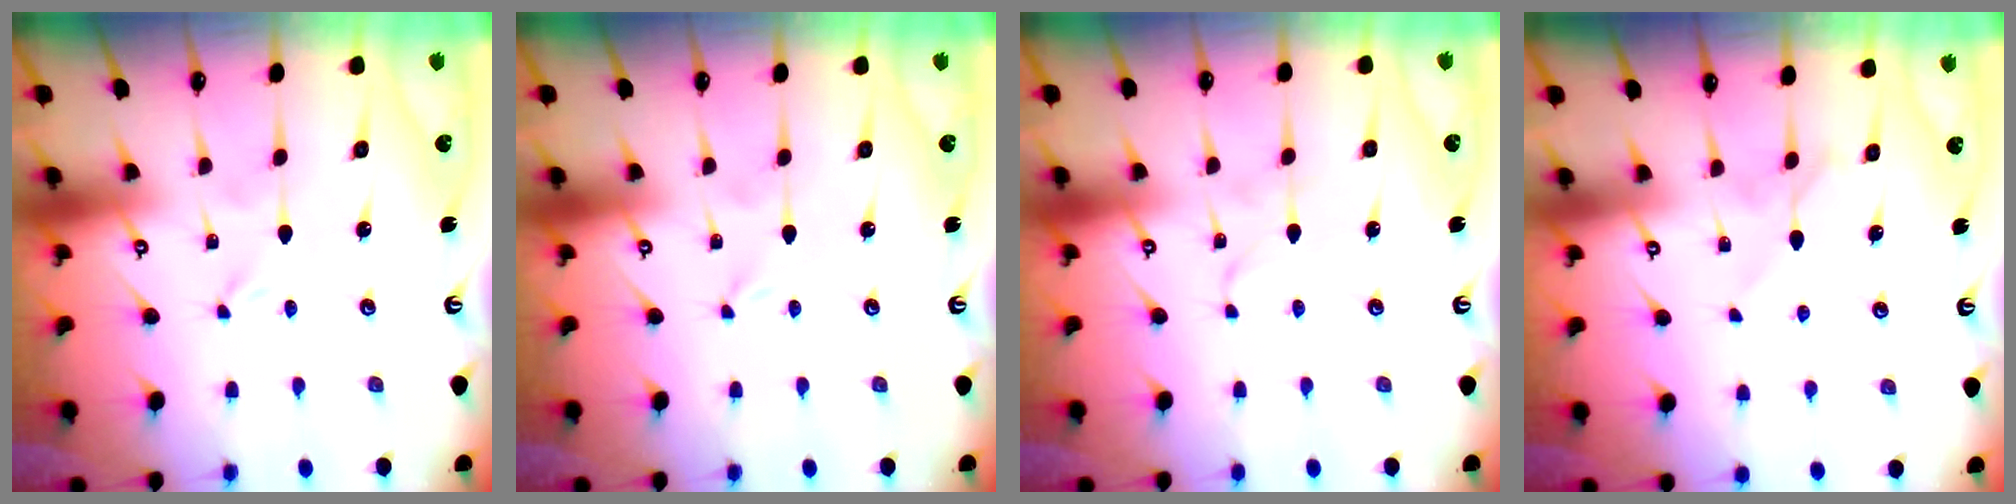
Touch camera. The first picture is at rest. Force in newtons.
{"total": 0.0}
{"total": 1.8, "press": 1.7, "slide": 0.2}
{"total": 6.2, "press": 6.1, "slide": 0.9}